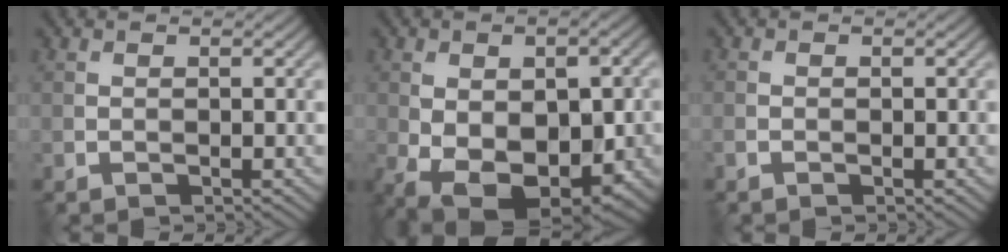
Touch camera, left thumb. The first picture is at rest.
{"total": 13.9, "force": [-3.8, 8.3, 10.5], "torque": [-0.185, -0.045, -0.029]}
{"total": 0.6, "force": [-0.3, 0.2, 0.5], "torque": [-0.011, -0.001, -0.007]}